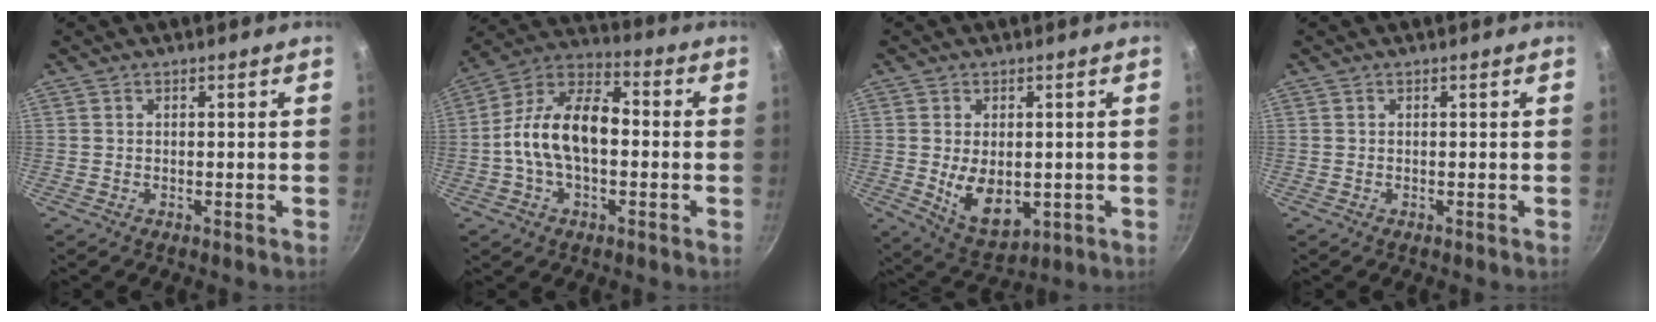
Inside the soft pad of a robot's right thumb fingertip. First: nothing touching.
{"total": 15.5, "force": [-1.2, 9.1, 12.5], "torque": [-0.198, 0.046, -0.041]}
{"total": 9.4, "force": [-0.6, 5.8, 7.3], "torque": [-0.107, -0.017, 0.012]}
{"total": 0.0}